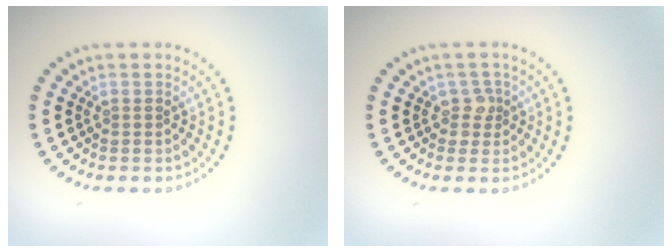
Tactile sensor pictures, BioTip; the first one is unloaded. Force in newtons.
{"total": 1.5, "press": 1.3, "slide": 0.8}